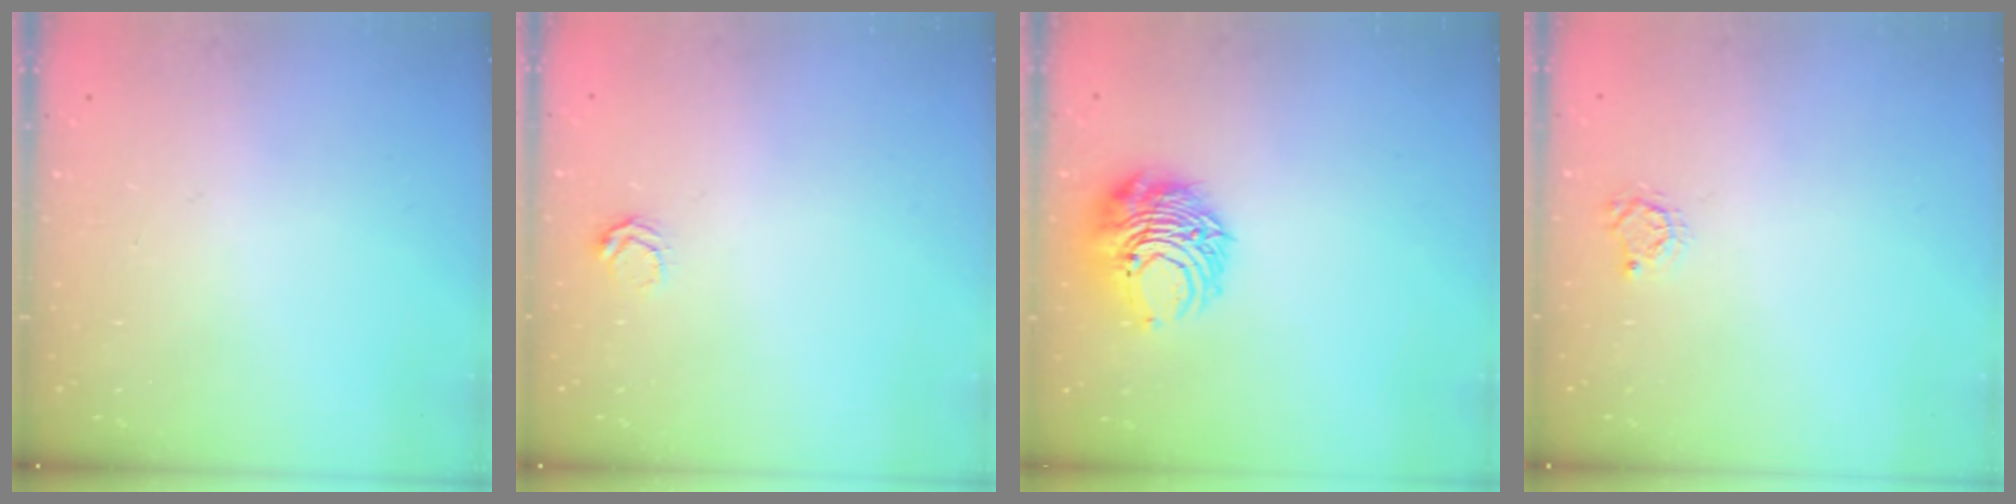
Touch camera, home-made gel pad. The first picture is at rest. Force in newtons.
{"total": 4.1, "press": 4.1, "slide": 0.4}
{"total": 9.2, "press": 9.2, "slide": 0.8}
{"total": 2.9, "press": 2.9, "slide": 0.4}